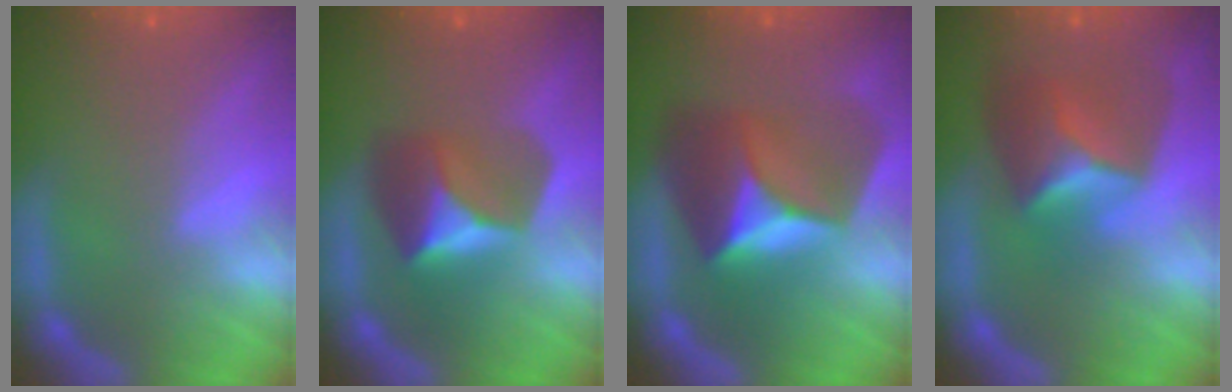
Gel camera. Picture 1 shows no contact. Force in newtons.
{"total": 5.9}
{"total": 9.0}
{"total": 6.4}